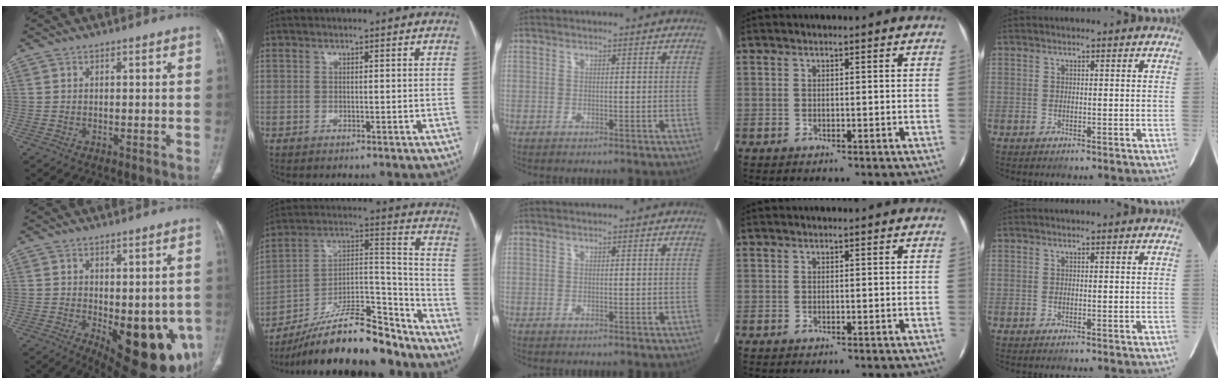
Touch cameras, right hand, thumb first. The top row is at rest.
{"thumb": {"total": 18.4, "force": [-5.5, 8.1, 15.6], "torque": [-0.148, -0.017, -0.049]}, "index": {"total": 21.9, "force": [-18.6, 4.6, 10.6], "torque": [-0.168, 0.024, -0.312]}}